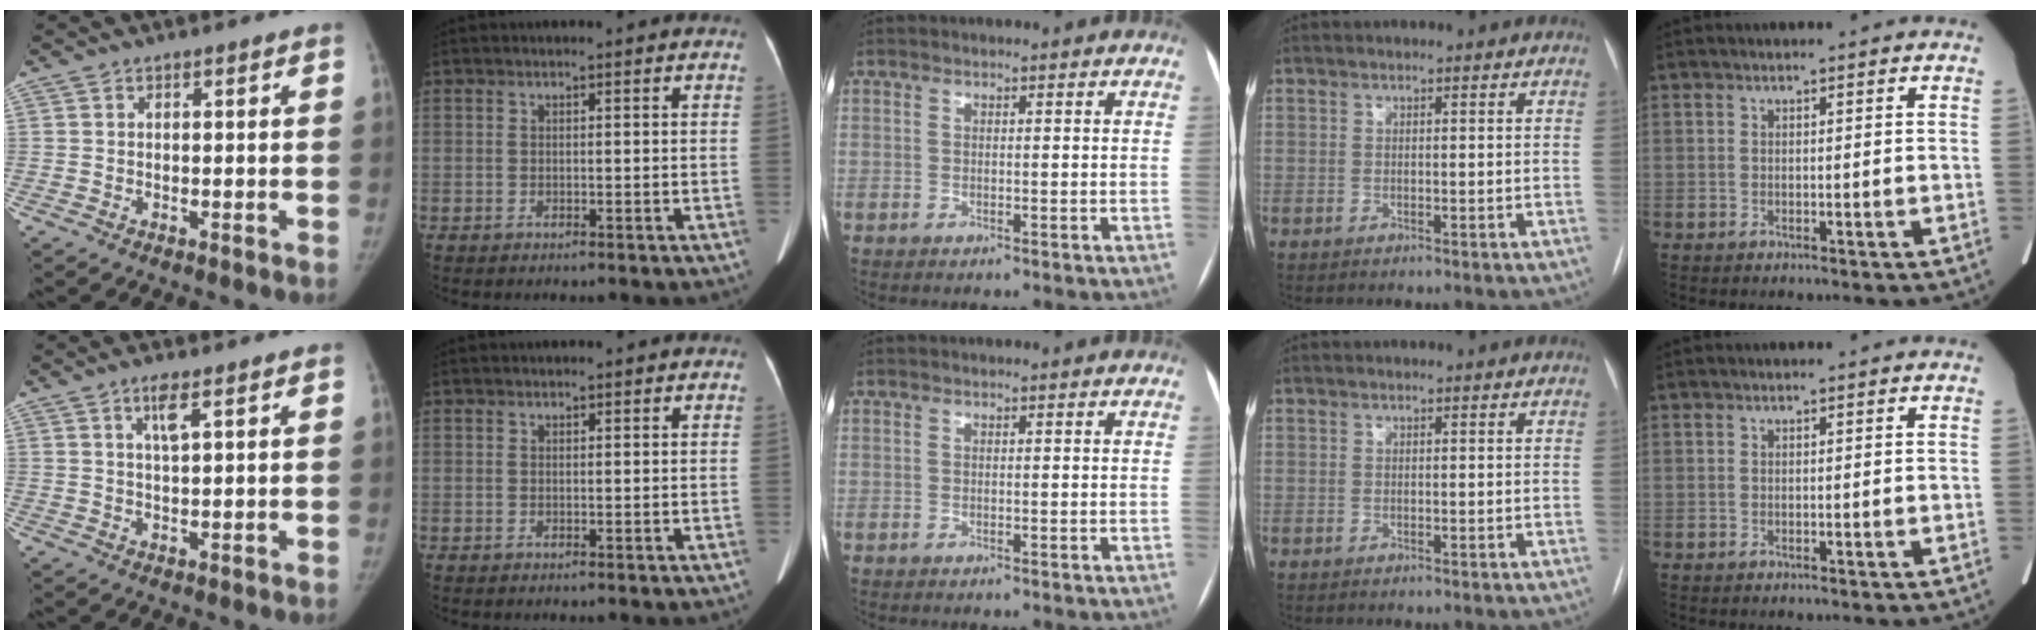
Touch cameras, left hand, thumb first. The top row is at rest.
{"thumb": {"total": 3.1, "force": [1.5, 0.7, 2.7], "torque": [-0.049, -0.006, 0.030]}, "index": {"total": 0.7, "force": [0.4, 0.4, 0.4], "torque": [-0.005, -0.003, 0.003]}}